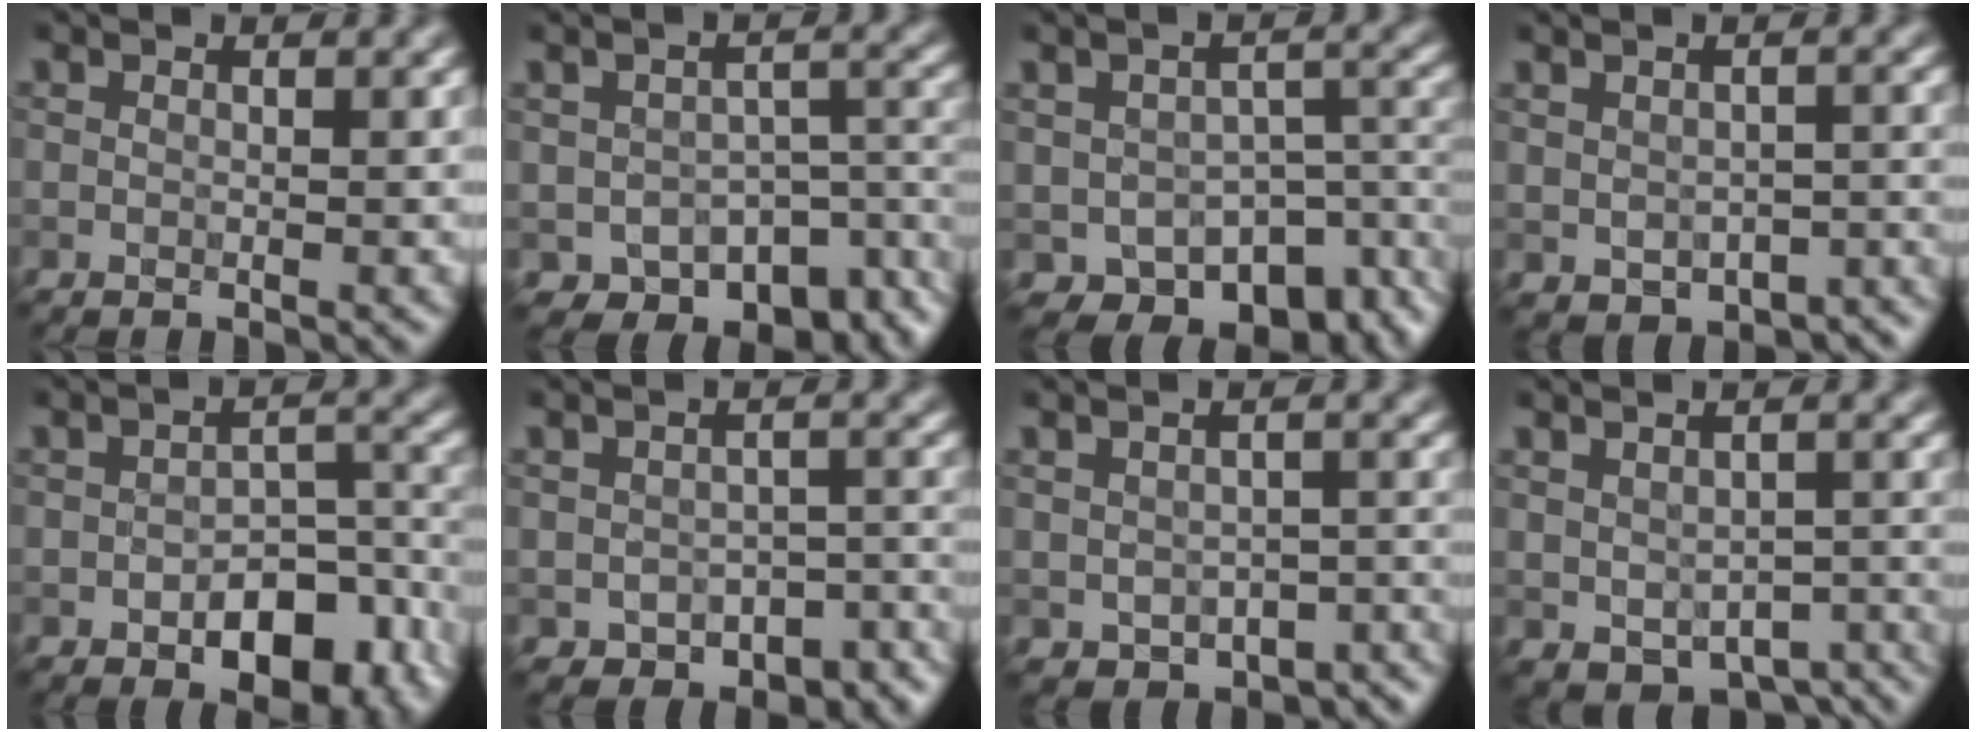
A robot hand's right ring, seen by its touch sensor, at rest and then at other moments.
{"total": 8.5, "force": [-5.2, 5.0, 4.5], "torque": [-0.060, -0.030, -0.063]}
{"total": 9.4, "force": [-5.1, 5.8, 5.3], "torque": [-0.081, -0.033, -0.056]}
{"total": 3.9, "force": [-2.1, 2.6, 2.0], "torque": [-0.026, -0.021, -0.013]}
{"total": 7.2, "force": [-3.3, 4.3, 4.6], "torque": [-0.058, -0.014, -0.036]}
{"total": 5.6, "force": [-3.9, 3.3, 2.4], "torque": [-0.030, -0.024, -0.039]}
{"total": 4.8, "force": [-2.8, 3.1, 2.3], "torque": [-0.028, -0.025, -0.025]}
{"total": 5.5, "force": [-2.7, 3.5, 3.2], "torque": [-0.049, -0.022, -0.010]}